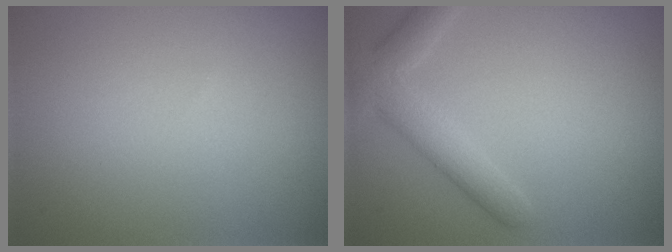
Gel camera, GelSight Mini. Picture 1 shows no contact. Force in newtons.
{"total": 3.8, "press": 3.8, "slide": 0.1}